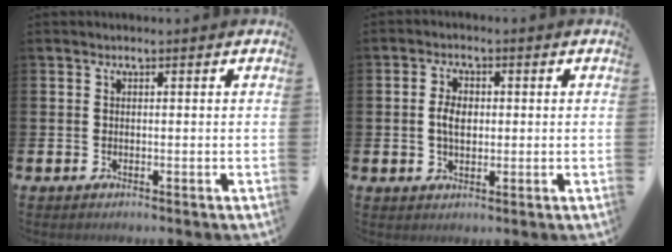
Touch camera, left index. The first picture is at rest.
{"total": 3.5, "force": [0.2, 2.2, 2.7], "torque": [-0.031, 0.001, -0.002]}